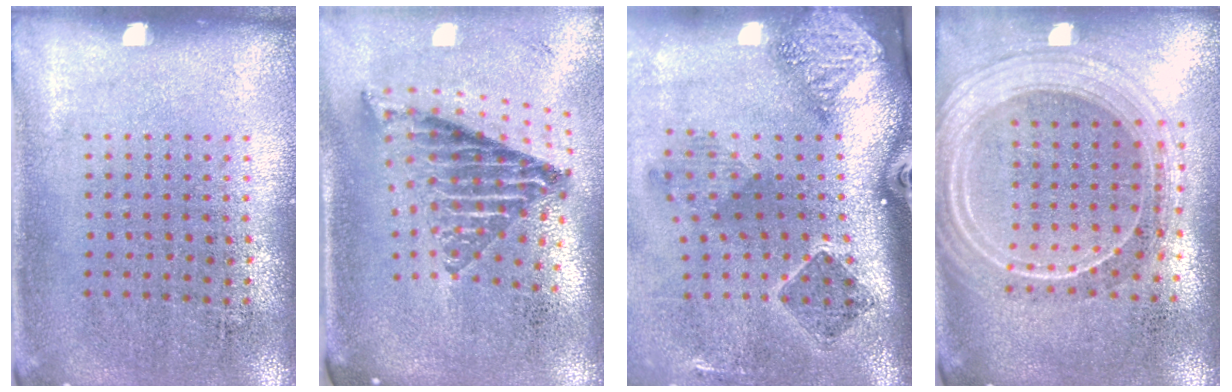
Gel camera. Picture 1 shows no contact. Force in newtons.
{"total": 2.0, "press": 1.5, "slide": 1.4}
{"total": 2.7, "press": 1.8, "slide": 2.1}
{"total": 2.3, "press": 2.0, "slide": 1.1}